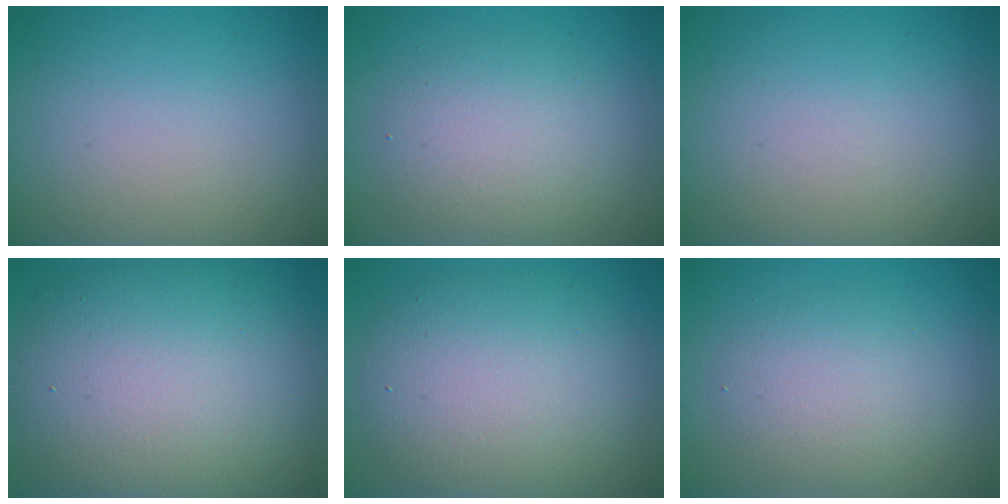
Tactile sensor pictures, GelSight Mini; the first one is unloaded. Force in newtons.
{"total": 3.8, "press": 3.8, "slide": 0.2}
{"total": 0.0}
{"total": 13.1, "press": 13.1, "slide": 0.4}
{"total": 8.1, "press": 8.1, "slide": 0.3}
{"total": 3.4, "press": 3.4, "slide": 0.2}